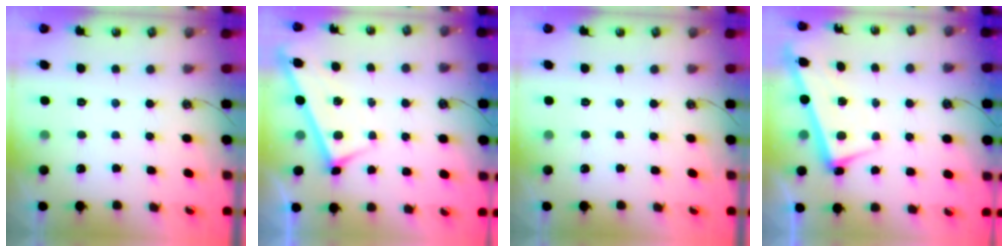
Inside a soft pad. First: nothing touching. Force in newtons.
{"total": 3.0, "press": 3.0, "slide": 0.3}
{"total": 0.0}
{"total": 2.6, "press": 2.4, "slide": 0.9}